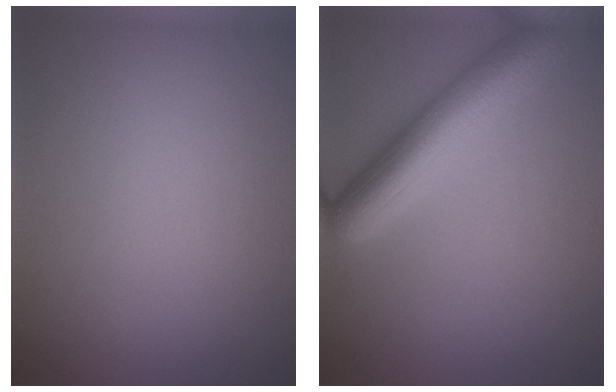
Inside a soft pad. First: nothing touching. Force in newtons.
{"total": 7.5, "press": 7.5, "slide": 0.3}